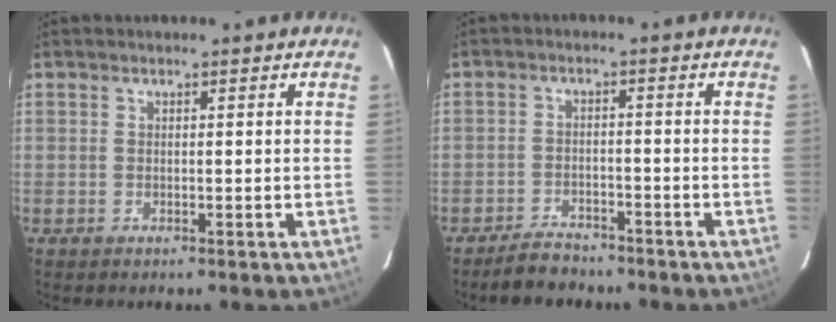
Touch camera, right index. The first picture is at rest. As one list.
[{"total": 5.3, "force": [-4.6, 2.4, 1.3], "torque": [-0.044, 0.008, -0.072]}]